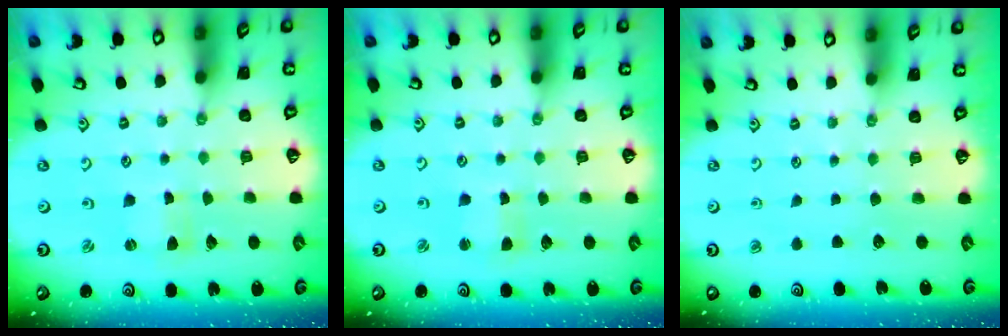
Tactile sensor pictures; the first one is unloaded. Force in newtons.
{"total": 2.1, "press": 2.1, "slide": 0.3}
{"total": 0.0}